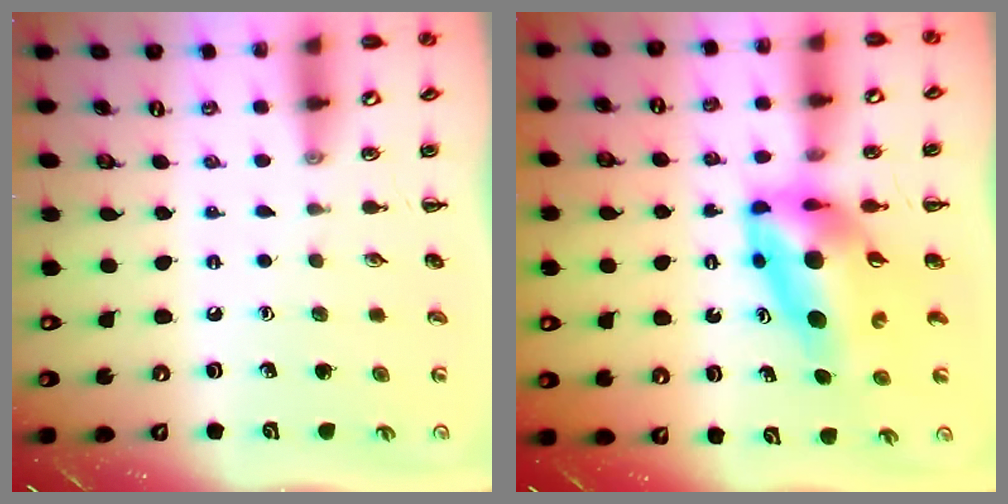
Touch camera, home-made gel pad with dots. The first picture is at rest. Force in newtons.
{"total": 10.0, "press": 9.6, "slide": 3.0}